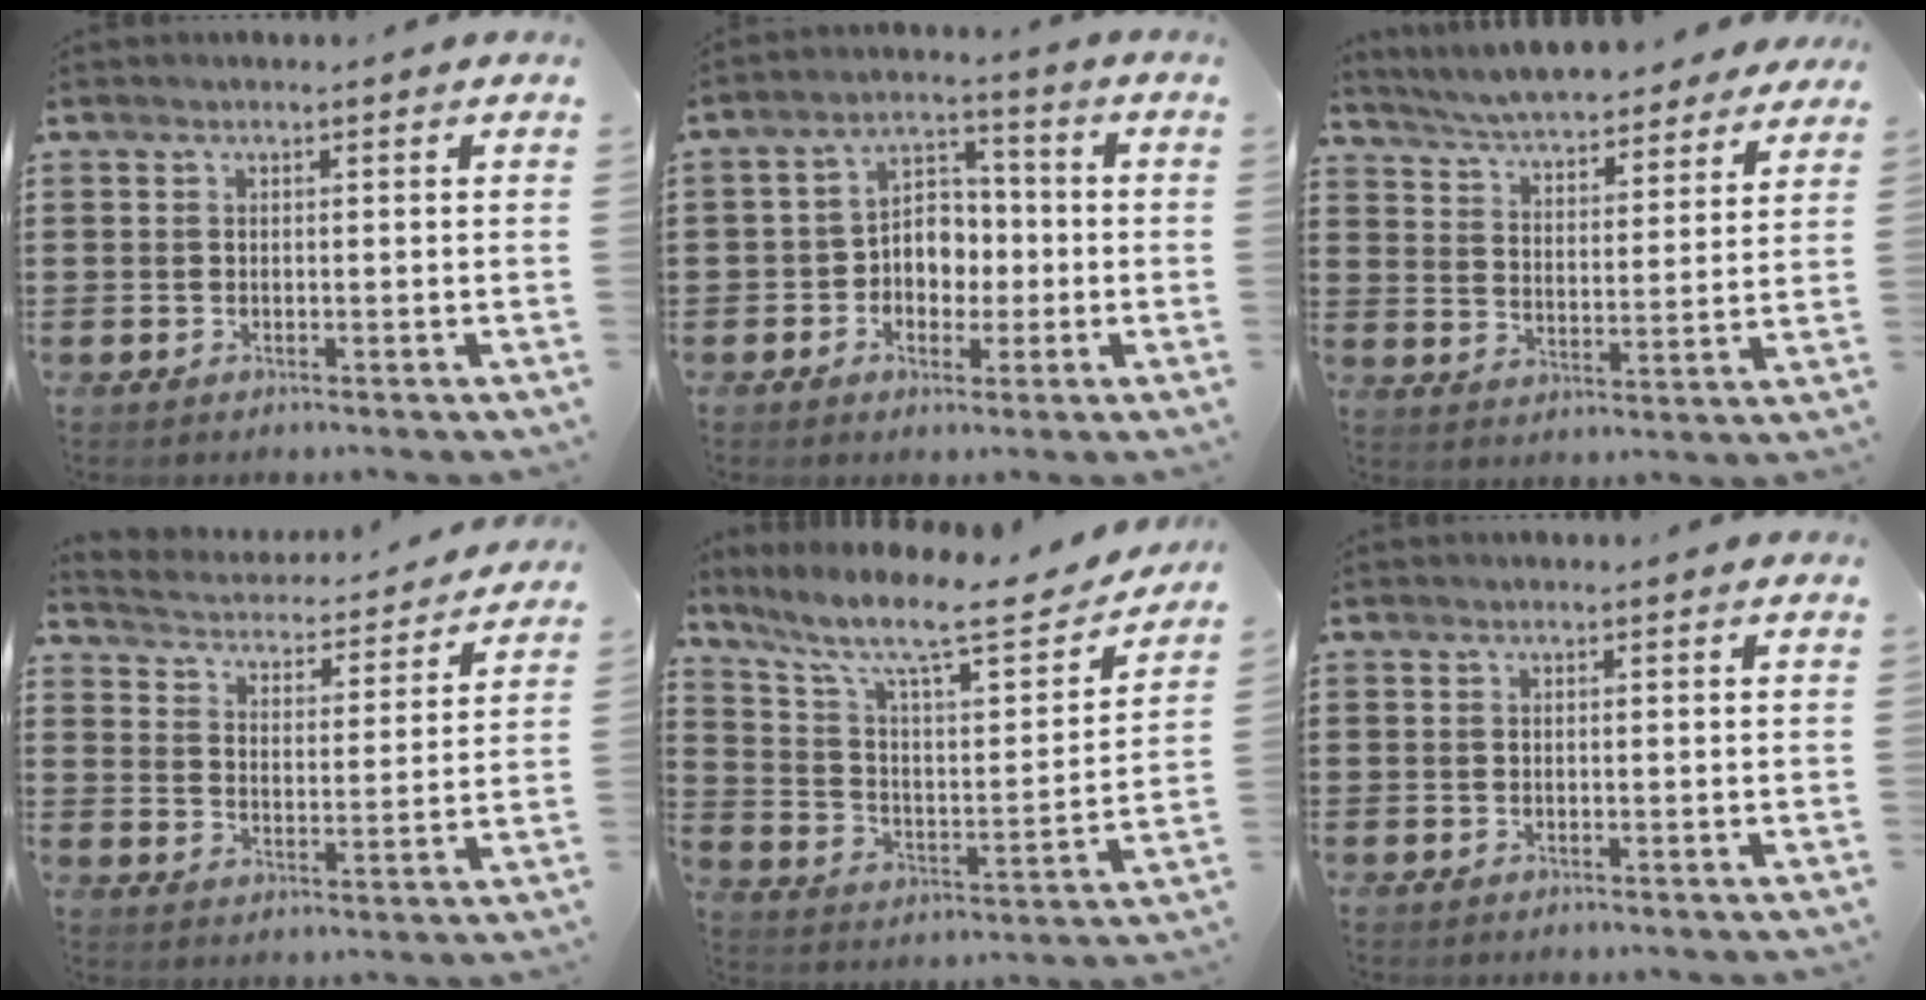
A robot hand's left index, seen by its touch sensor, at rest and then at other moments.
{"total": 5.6, "force": [-1.3, 4.7, 2.7], "torque": [-0.055, 0.014, -0.030]}
{"total": 6.0, "force": [5.8, 0.2, 1.2], "torque": [-0.052, -0.036, 0.103]}
{"total": 2.9, "force": [2.9, 0.1, 0.1], "torque": [-0.024, -0.032, 0.040]}
{"total": 11.7, "force": [9.1, 1.9, 7.2], "torque": [-0.158, -0.059, 0.147]}
{"total": 0.0}